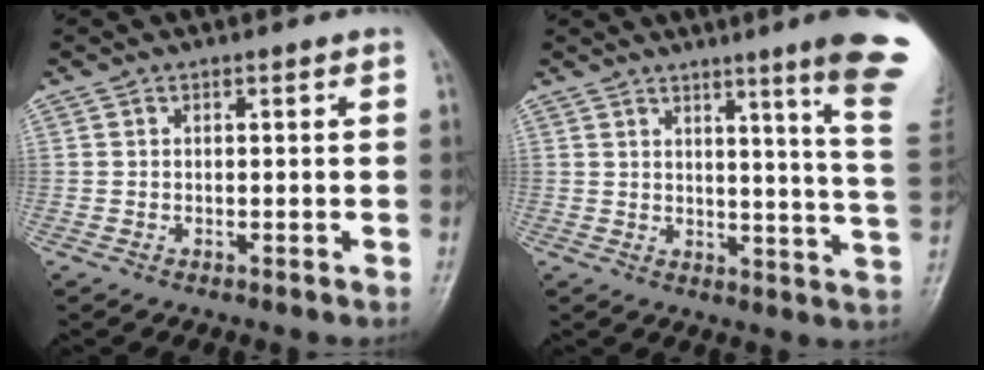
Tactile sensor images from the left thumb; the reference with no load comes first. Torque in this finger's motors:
{"motor_torque": [0.66, 0.40, 1.37, -1.41, 0.27]}